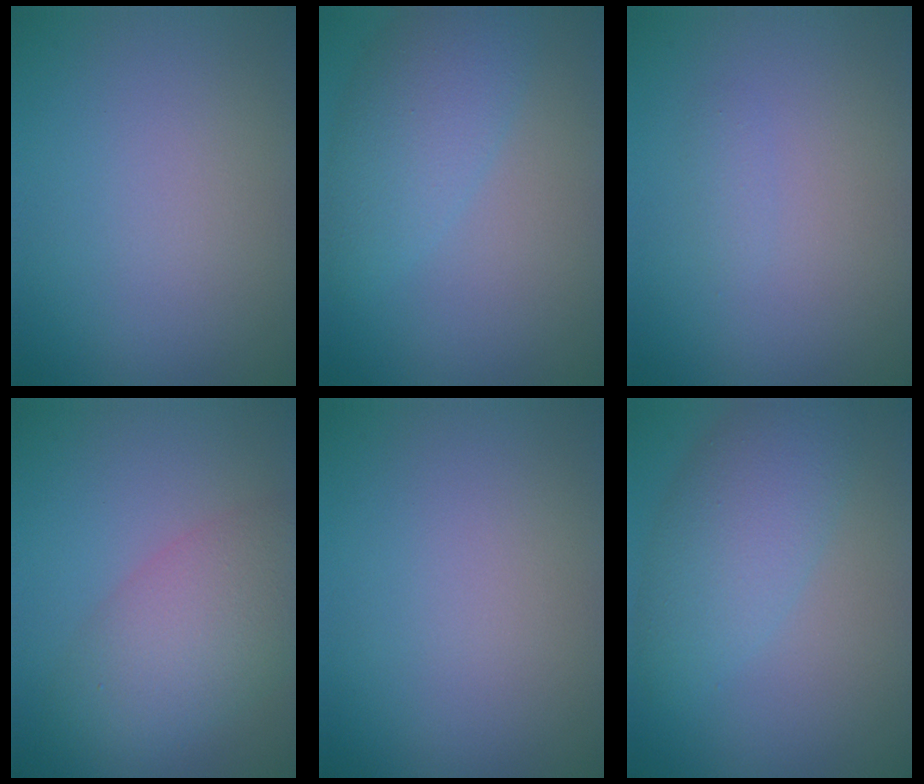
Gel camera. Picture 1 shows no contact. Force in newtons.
{"total": 4.6, "press": 4.6, "slide": 0.3}
{"total": 0.7, "press": 0.7, "slide": 0.0}
{"total": 5.9, "press": 5.9, "slide": 0.4}
{"total": 0.0}
{"total": 5.0, "press": 5.0, "slide": 0.2}